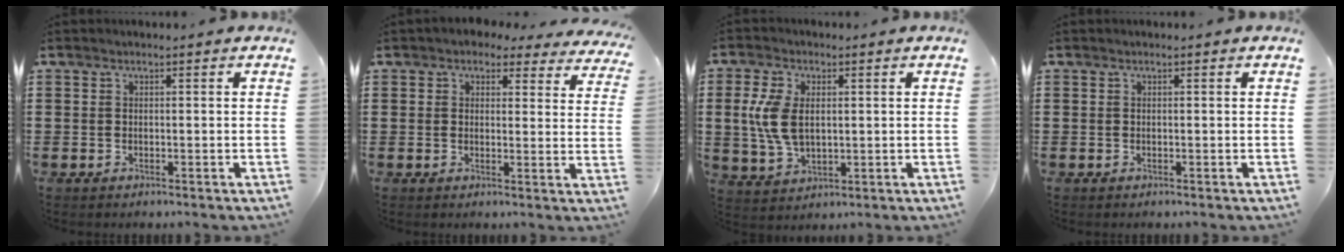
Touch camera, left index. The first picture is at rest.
{"total": 2.7, "force": [2.4, 1.1, 0.7], "torque": [-0.017, -0.007, 0.041]}
{"total": 7.7, "force": [1.0, 4.5, 6.2], "torque": [-0.158, 0.002, 0.010]}
{"total": 0.0}